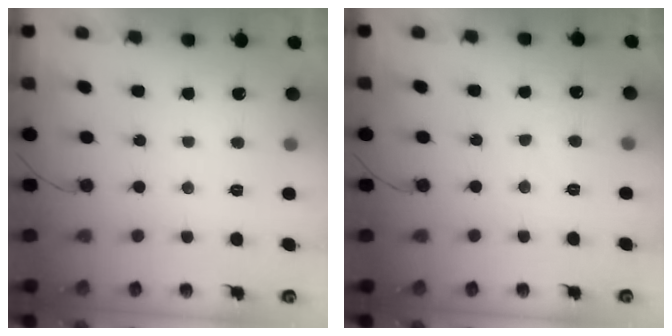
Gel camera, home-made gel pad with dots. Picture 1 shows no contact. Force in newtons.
{"total": 5.6, "press": 5.6, "slide": 0.3}